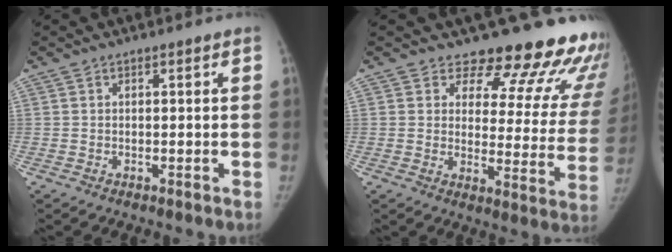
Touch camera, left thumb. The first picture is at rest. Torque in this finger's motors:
{"motor_torque": [0.61, 0.67, 0.27, -0.31, 0.04]}